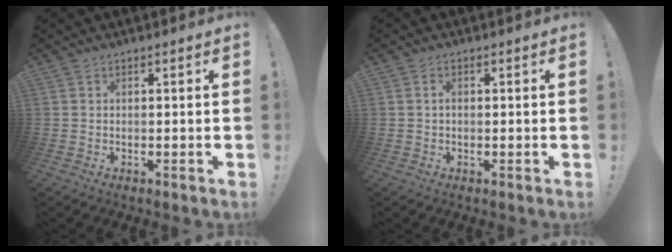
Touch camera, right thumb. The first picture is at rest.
{"total": 1.1, "force": [-0.1, 0.7, 0.7], "torque": [-0.019, 0.006, -0.002]}